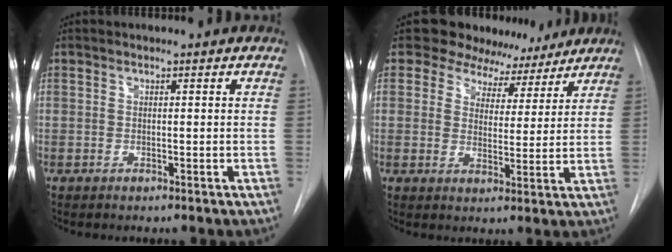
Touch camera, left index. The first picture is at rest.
{"total": 8.8, "force": [7.3, 4.8, 0.7], "torque": [0.007, 0.000, 0.090]}